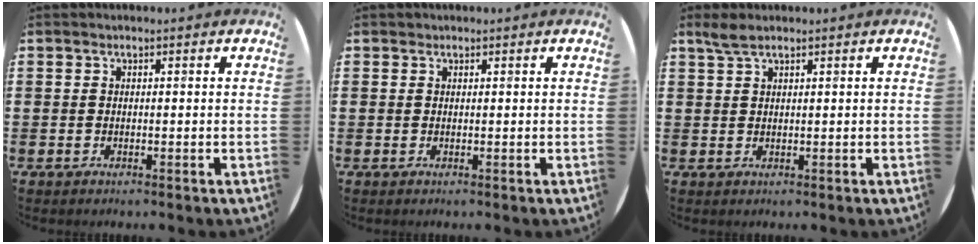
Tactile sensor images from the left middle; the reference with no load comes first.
{"total": 0.0}
{"total": 2.0, "force": [1.6, 0.3, 1.1], "torque": [-0.025, 0.003, 0.029]}